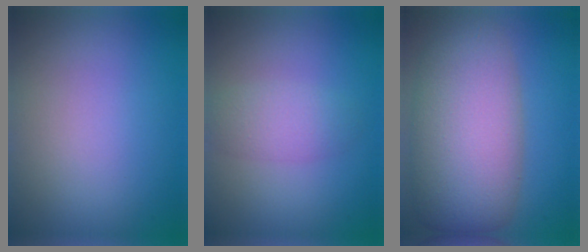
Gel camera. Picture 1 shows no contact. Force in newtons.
{"total": 2.5, "press": 2.5, "slide": 0.2}
{"total": 10.4, "press": 10.3, "slide": 0.5}